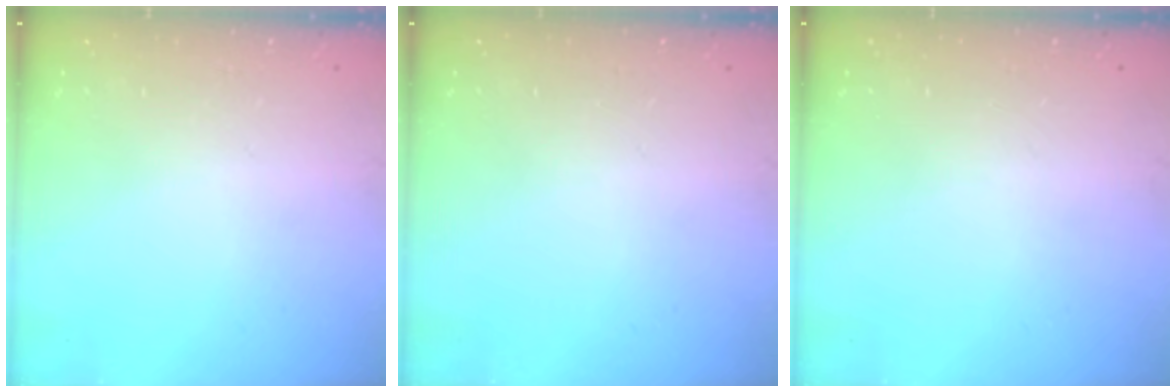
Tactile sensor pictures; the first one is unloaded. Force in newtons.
{"total": 0.0}
{"total": 0.0}